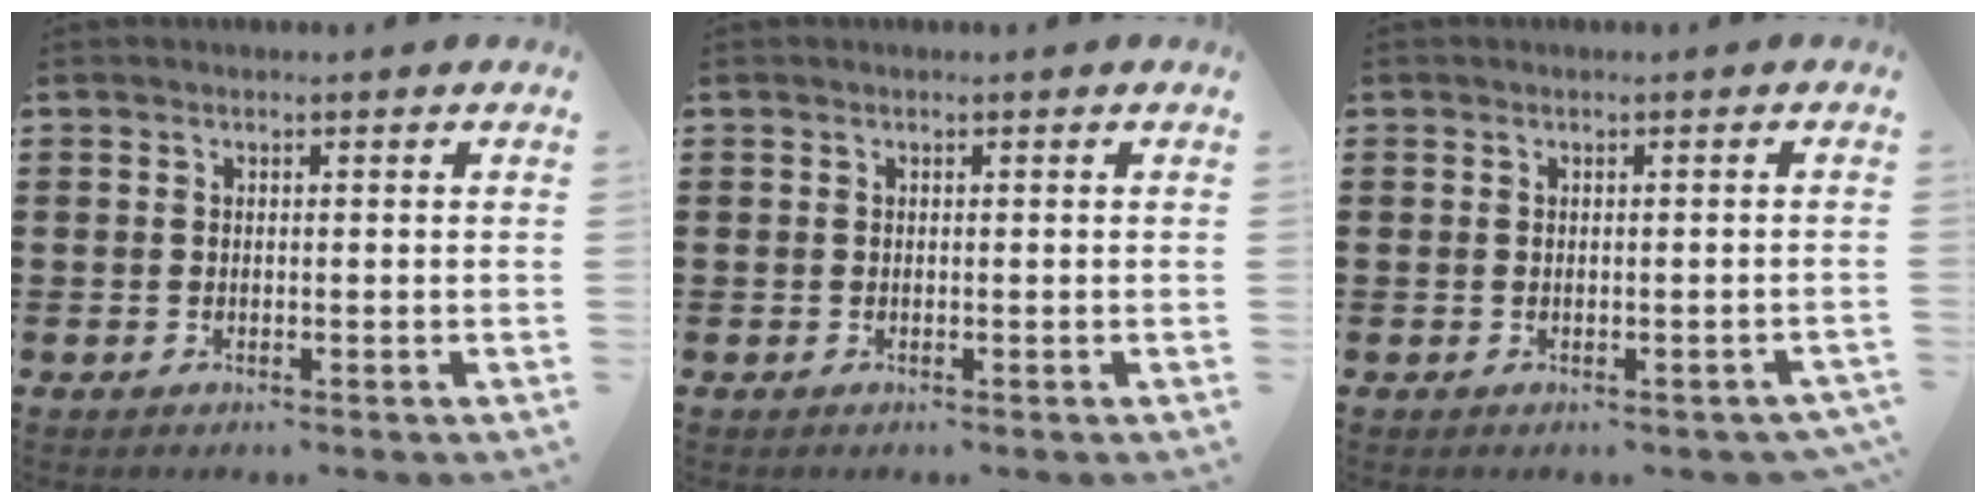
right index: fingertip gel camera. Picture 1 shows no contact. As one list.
[{"total": 0.0}, {"total": 0.6, "force": [-0.3, 0.4, 0.1], "torque": [-0.004, 0.000, -0.007]}]